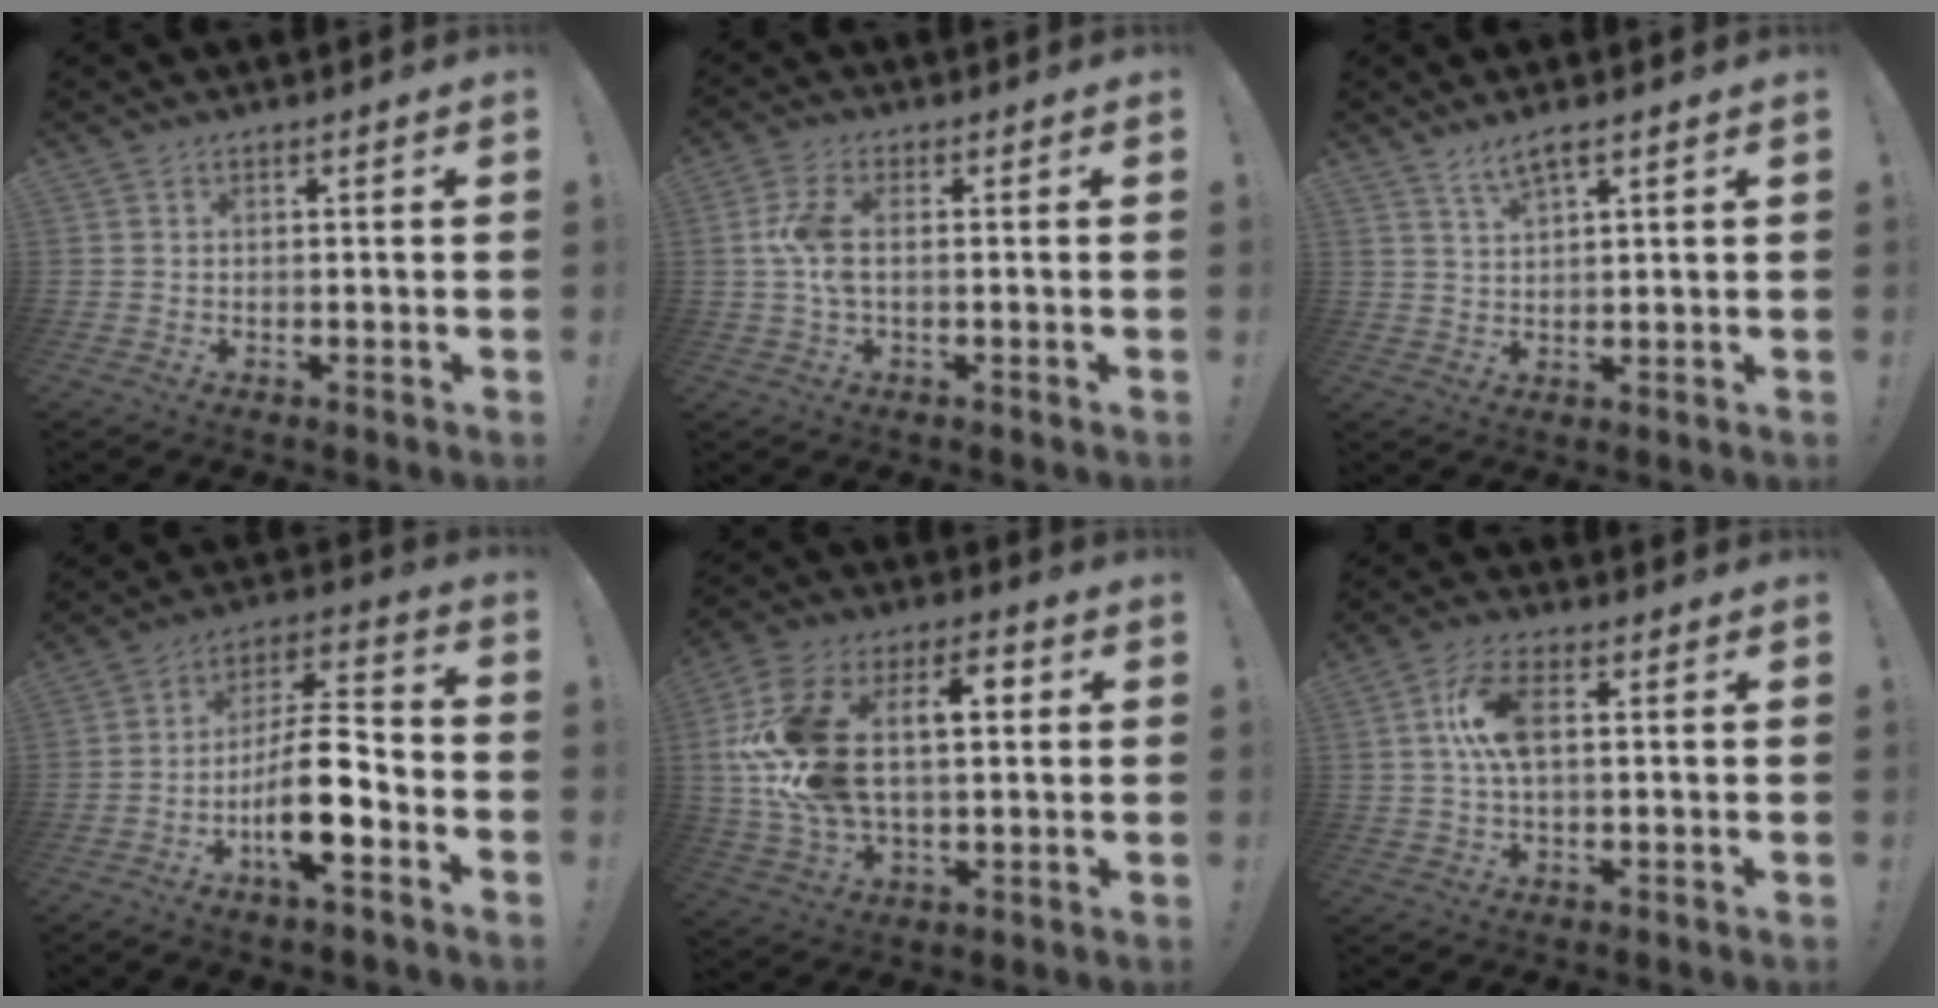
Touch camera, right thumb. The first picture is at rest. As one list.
[{"total": 7.5, "force": [0.2, 3.3, 6.7], "torque": [-0.138, 0.002, 0.003]}, {"total": 4.0, "force": [3.0, 0.4, 2.6], "torque": [-0.053, -0.013, 0.053]}, {"total": 16.4, "force": [-6.0, 5.3, 14.4], "torque": [-0.261, 0.030, -0.095]}, {"total": 22.8, "force": [3.5, 13.7, 17.9], "torque": [-0.339, 0.012, 0.062]}, {"total": 9.9, "force": [1.3, 4.6, 8.7], "torque": [-0.174, 0.005, 0.024]}]